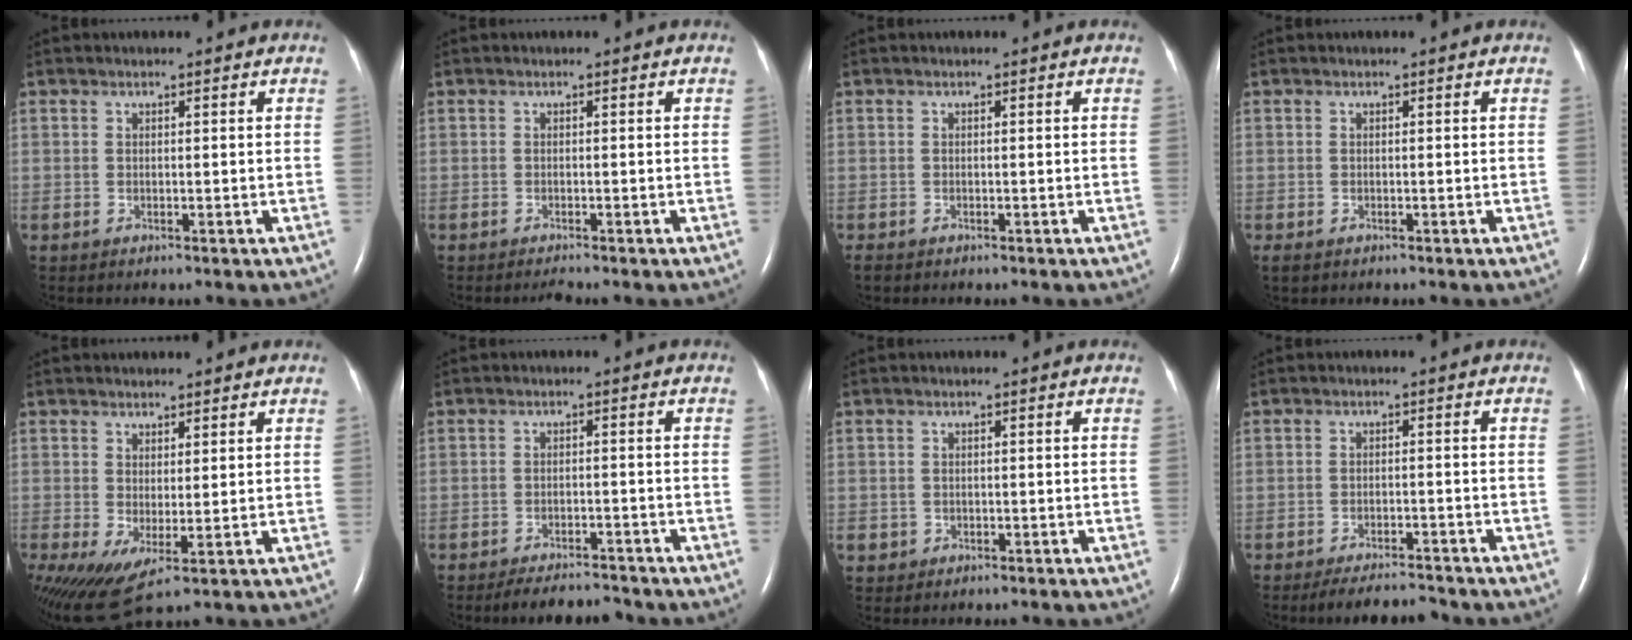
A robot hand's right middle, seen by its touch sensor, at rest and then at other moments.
{"total": 0.8, "force": [-0.7, -0.2, 0.2], "torque": [-0.009, -0.004, -0.010]}
{"total": 0.8, "force": [-0.7, 0.3, 0.3], "torque": [-0.010, -0.003, -0.011]}
{"total": 1.1, "force": [-0.7, 0.6, 0.6], "torque": [-0.014, -0.002, -0.007]}
{"total": 5.8, "force": [-0.3, 1.4, 5.6], "torque": [-0.113, -0.003, 0.008]}
{"total": 5.2, "force": [-4.9, 1.0, 1.3], "torque": [-0.020, -0.010, -0.076]}
{"total": 1.1, "force": [-0.3, 1.0, 0.2], "torque": [-0.002, 0.003, -0.002]}
{"total": 5.1, "force": [-4.9, 0.7, 1.4], "torque": [-0.023, -0.012, -0.077]}